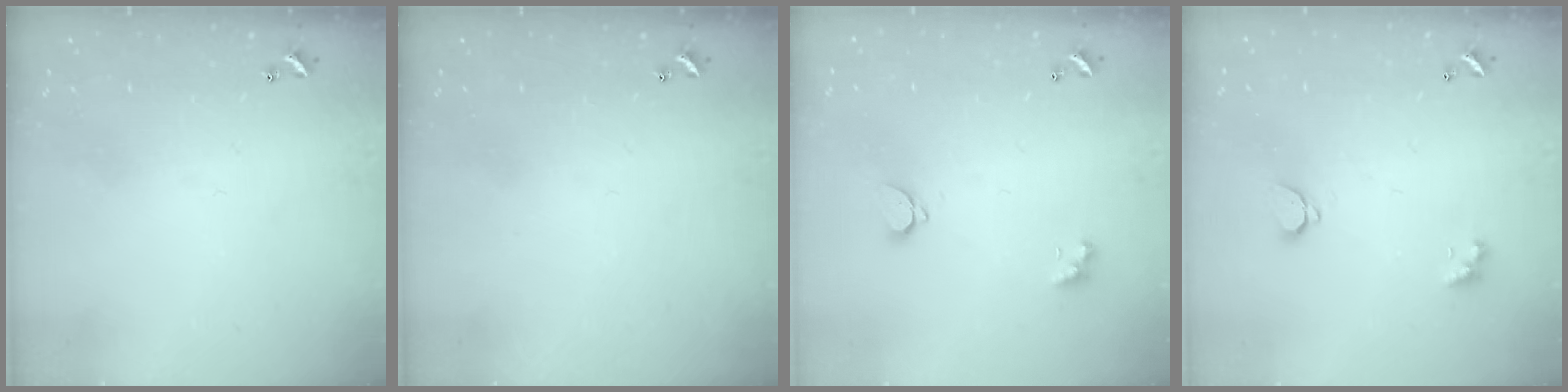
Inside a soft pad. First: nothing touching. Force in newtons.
{"total": 0.0}
{"total": 1.6, "press": 1.6, "slide": 0.5}
{"total": 1.7, "press": 1.7, "slide": 0.3}